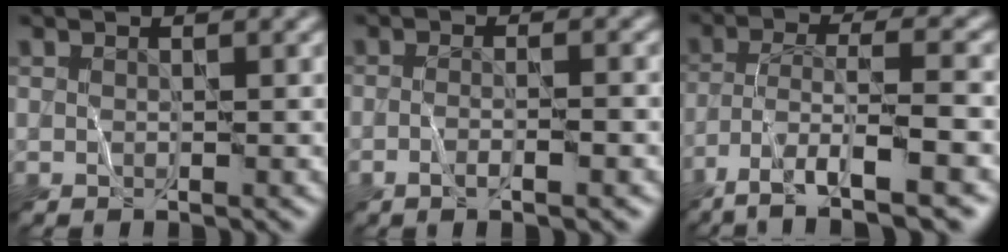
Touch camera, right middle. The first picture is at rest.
{"total": 2.8, "force": [-1.0, 0.9, 2.5], "torque": [-0.018, 0.006, -0.022]}
{"total": 8.5, "force": [-5.2, 2.0, 6.4], "torque": [-0.108, 0.001, -0.089]}